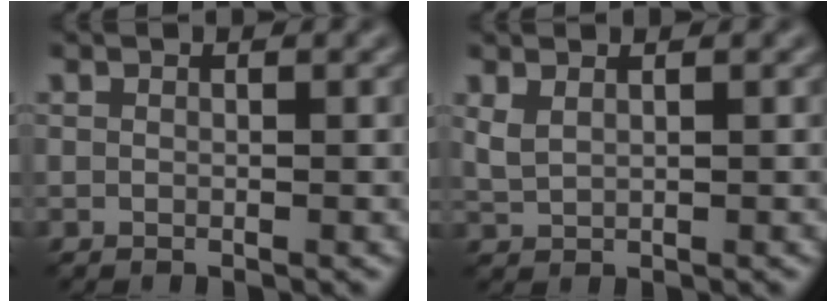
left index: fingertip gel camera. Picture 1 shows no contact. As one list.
[{"total": 1.4, "force": [1.0, 0.5, 0.9], "torque": [-0.023, 0.000, 0.025]}]